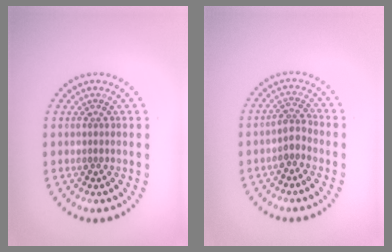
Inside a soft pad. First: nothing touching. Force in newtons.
{"total": 1.9, "press": 1.5, "slide": 1.2}